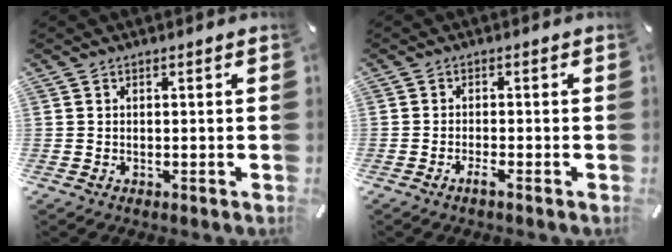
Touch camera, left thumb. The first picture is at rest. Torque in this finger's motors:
{"motor_torque": [-0.22, -0.28, 0.20, 0.21, 0.10]}